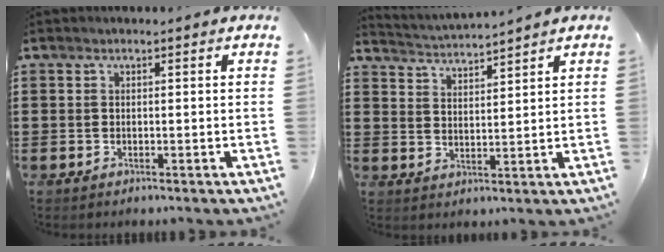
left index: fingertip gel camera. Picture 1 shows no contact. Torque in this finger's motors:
{"motor_torque": [0.17, -0.16, 0.13, 0.04]}